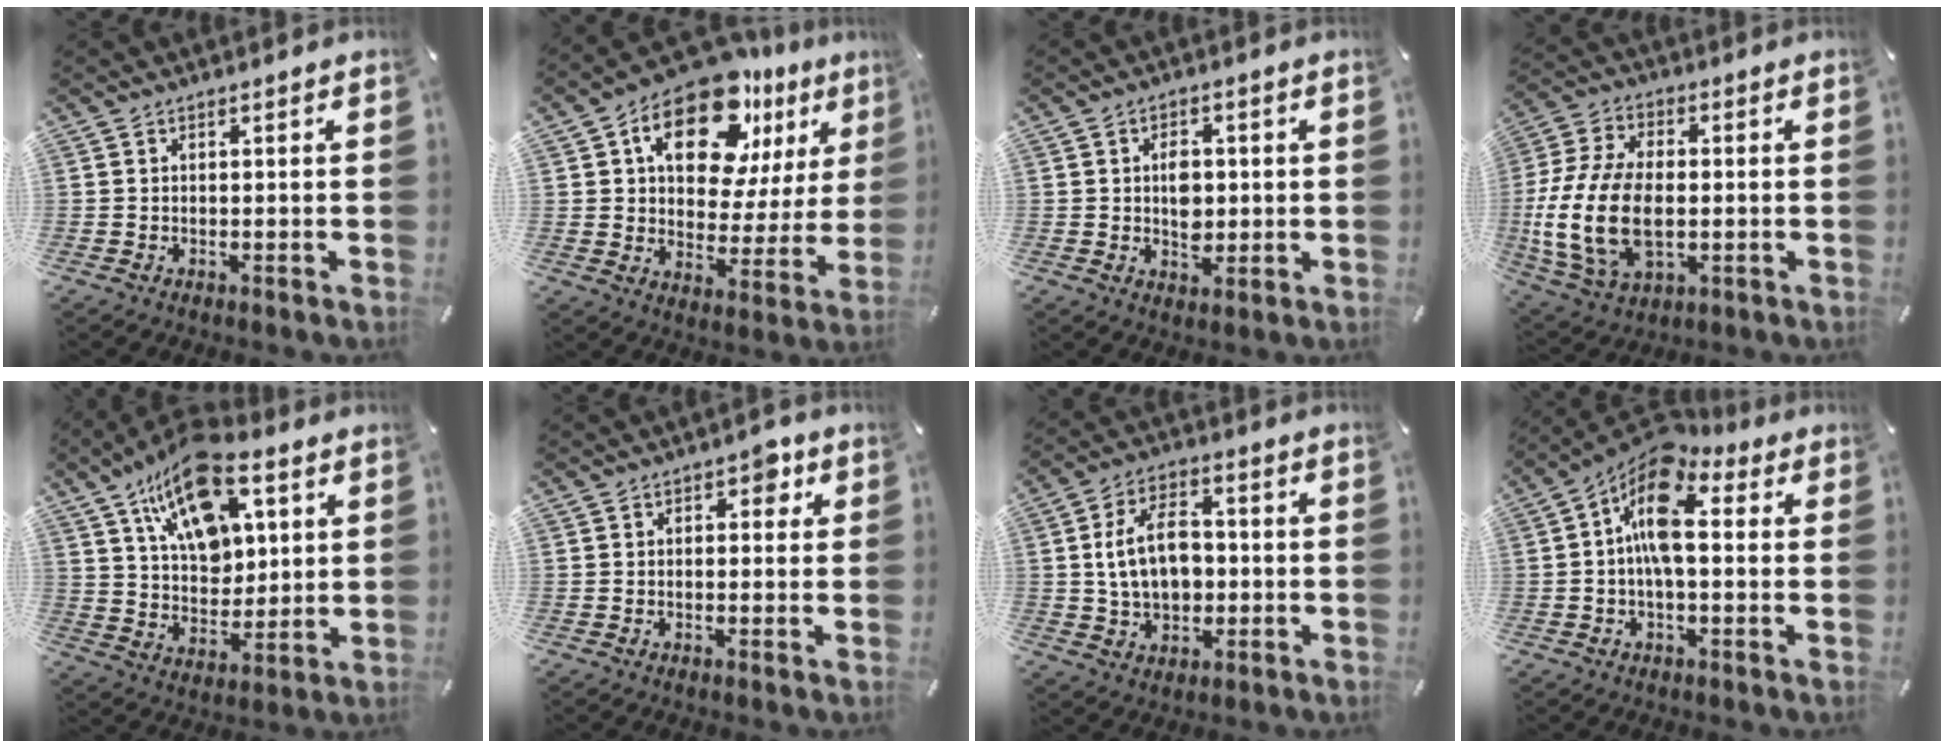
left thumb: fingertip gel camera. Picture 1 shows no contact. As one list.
[{"total": 17.9, "force": [10.5, 9.9, 10.5], "torque": [-0.165, -0.058, 0.181]}, {"total": 5.8, "force": [0.0, 4.5, 3.8], "torque": [-0.040, -0.002, -0.003]}, {"total": 17.6, "force": [-2.4, 11.3, 13.3], "torque": [-0.302, -0.005, -0.043]}, {"total": 16.8, "force": [9.1, 10.1, 9.8], "torque": [-0.168, -0.036, 0.167]}, {"total": 3.2, "force": [1.1, 2.1, 2.2], "torque": [-0.016, -0.003, 0.008]}, {"total": 11.9, "force": [0.2, 8.4, 8.3], "torque": [-0.150, 0.013, 0.006]}, {"total": 12.7, "force": [2.4, 6.2, 10.8], "torque": [-0.200, -0.025, 0.041]}]